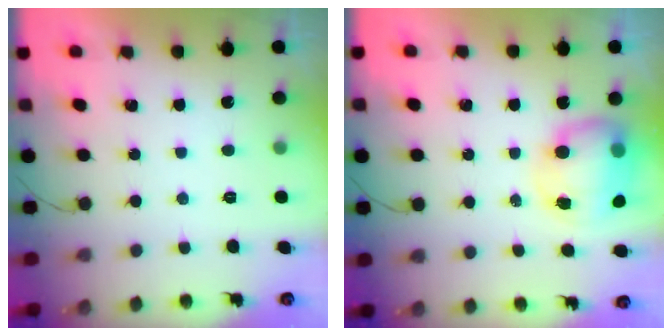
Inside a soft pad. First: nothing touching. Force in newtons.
{"total": 9.9, "press": 9.5, "slide": 2.7}